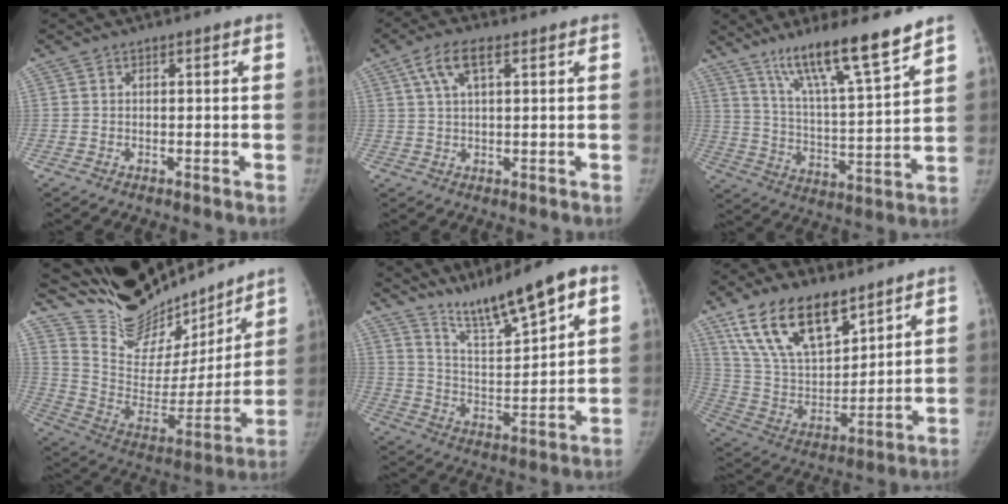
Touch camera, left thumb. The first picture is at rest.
{"total": 6.4, "force": [2.9, 2.6, 5.1], "torque": [-0.104, 0.008, 0.055]}
{"total": 16.3, "force": [12.0, 1.5, 11.0], "torque": [-0.173, -0.071, 0.211]}
{"total": 25.8, "force": [22.8, 8.4, 8.7], "torque": [-0.109, -0.122, 0.371]}
{"total": 14.5, "force": [10.1, 2.4, 10.1], "torque": [-0.157, -0.054, 0.185]}
{"total": 20.1, "force": [12.6, 9.8, 12.2], "torque": [-0.183, -0.050, 0.243]}